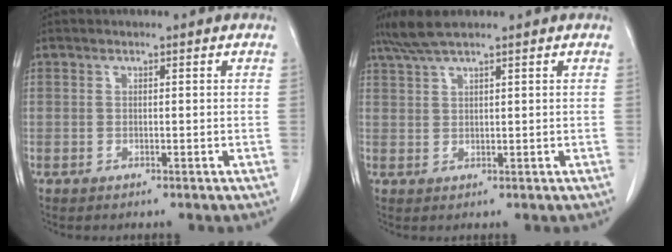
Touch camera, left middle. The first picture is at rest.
{"total": 4.1, "force": [3.4, -0.1, 2.3], "torque": [-0.055, 0.014, 0.072]}